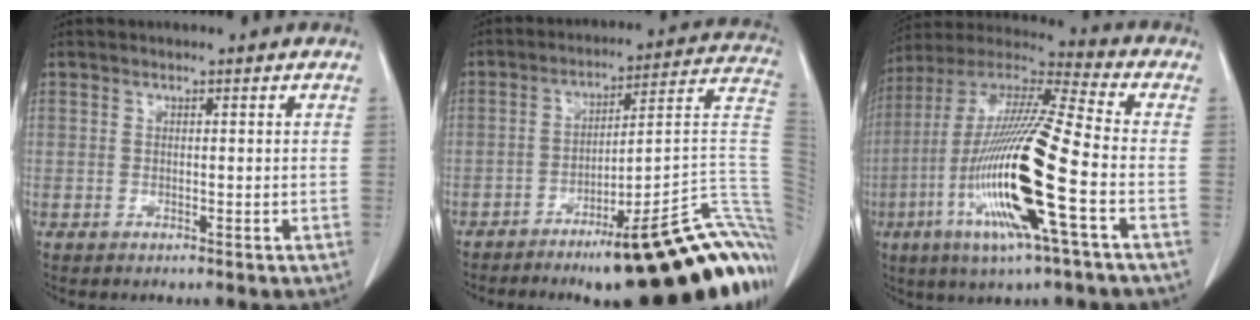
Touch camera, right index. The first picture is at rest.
{"total": 26.6, "force": [-13.7, 4.6, 22.3], "torque": [-0.179, 0.027, -0.184]}
{"total": 20.9, "force": [-6.1, 0.9, 19.9], "torque": [-0.422, -0.025, -0.124]}